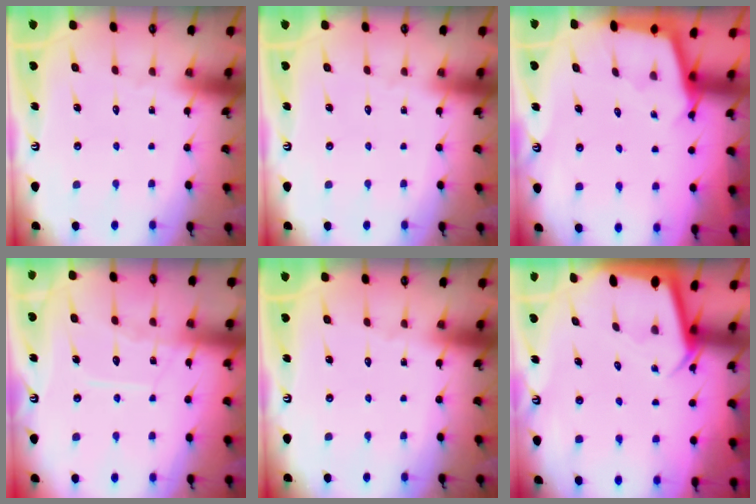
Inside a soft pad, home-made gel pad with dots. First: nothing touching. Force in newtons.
{"total": 0.0}
{"total": 2.3, "press": 2.3, "slide": 0.2}
{"total": 9.6, "press": 9.6, "slide": 0.9}
{"total": 0.0}
{"total": 2.8, "press": 2.8, "slide": 0.1}